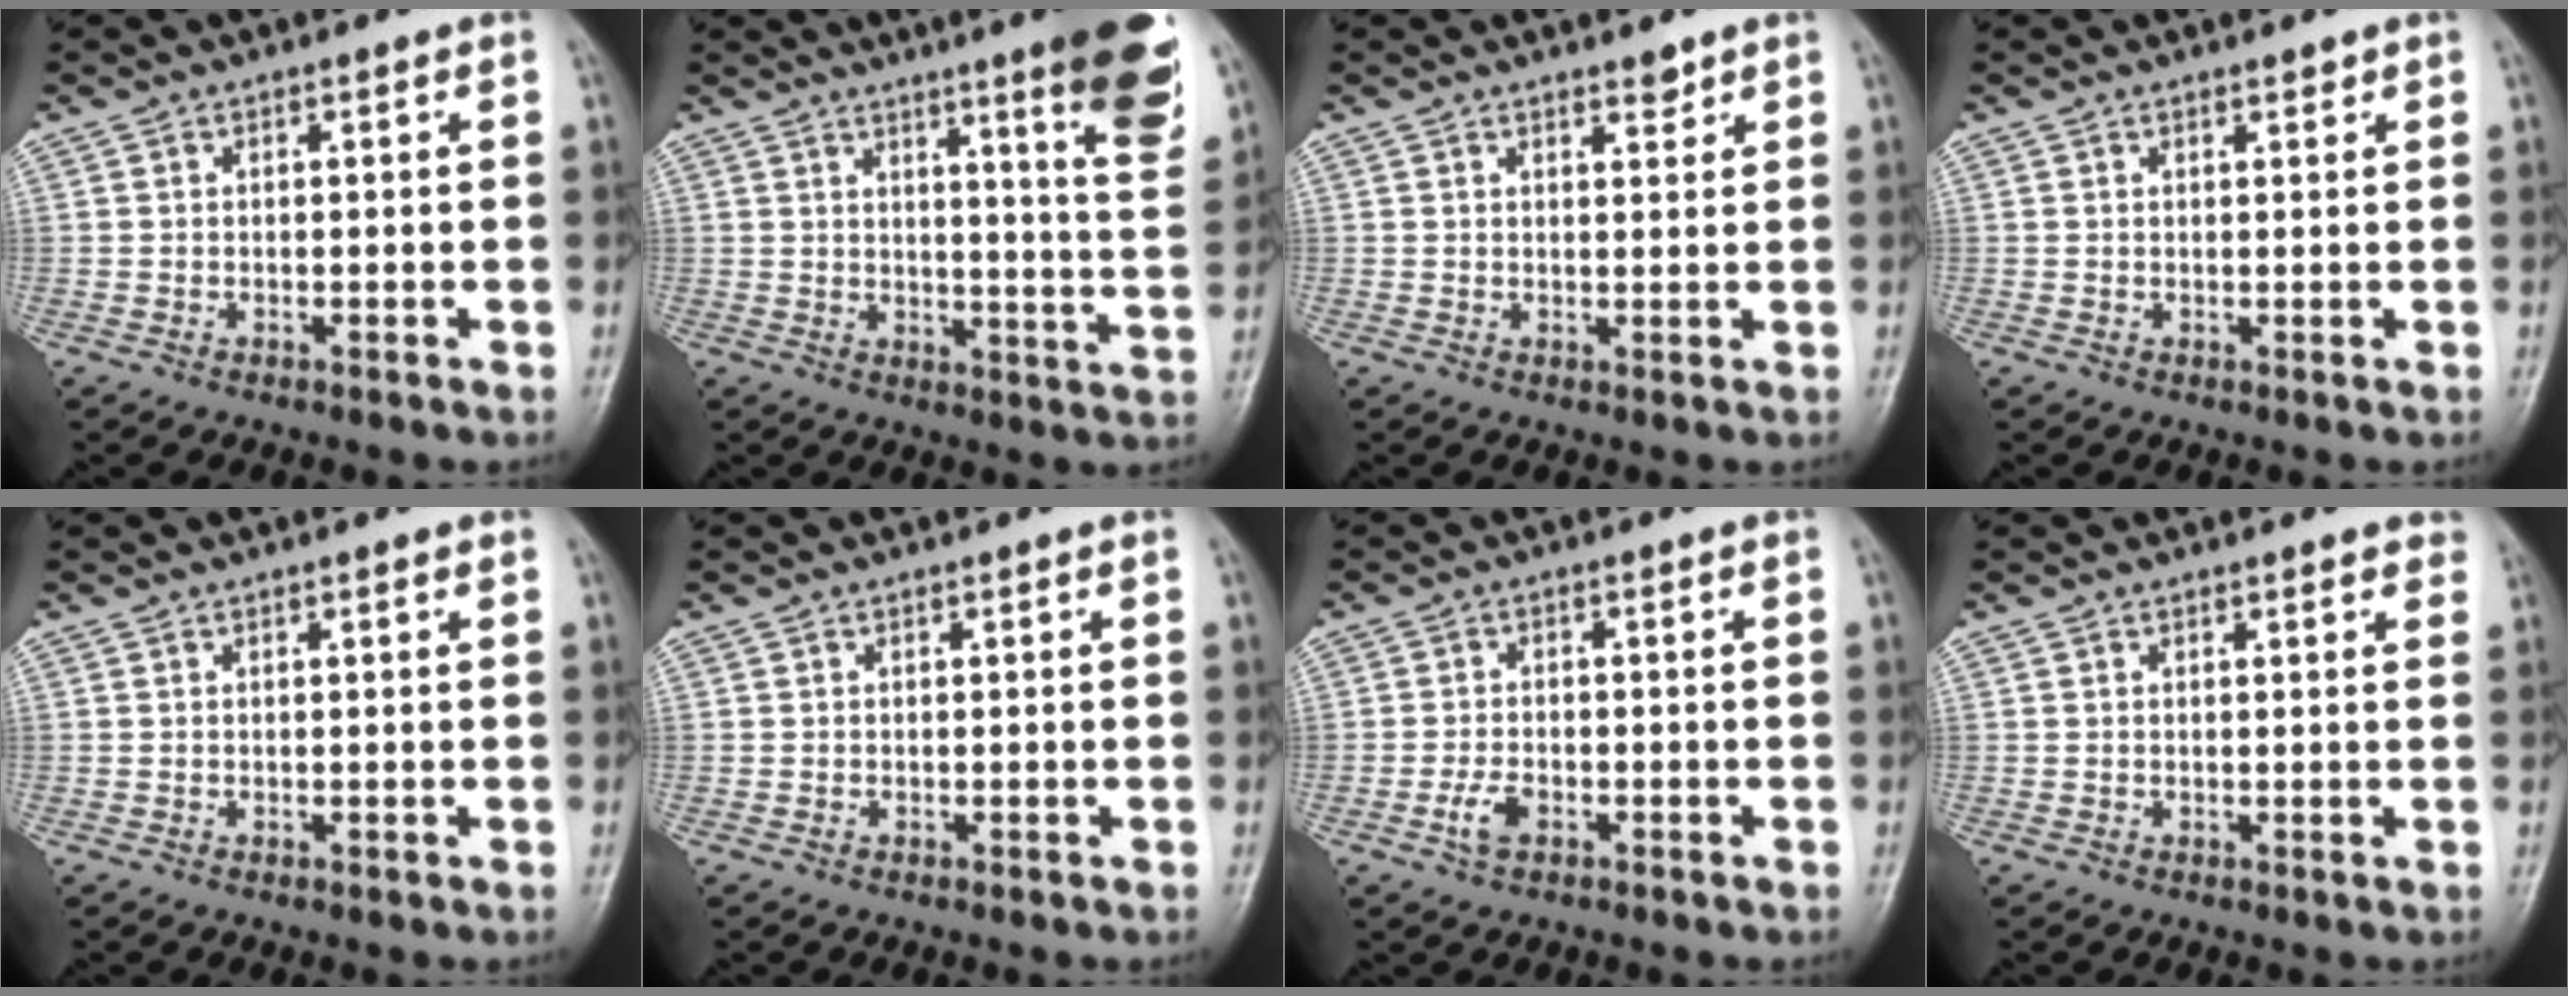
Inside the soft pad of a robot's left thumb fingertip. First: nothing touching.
{"total": 15.3, "force": [9.0, 1.7, 12.2], "torque": [-0.142, -0.054, 0.114]}
{"total": 1.9, "force": [1.6, 0.6, 0.8], "torque": [-0.005, -0.012, 0.024]}
{"total": 0.9, "force": [0.8, 0.2, 0.4], "torque": [-0.007, -0.006, 0.012]}
{"total": 0.6, "force": [0.4, 0.0, 0.4], "torque": [-0.009, -0.001, 0.006]}
{"total": 0.0}
{"total": 3.1, "force": [-1.4, 1.7, 2.2], "torque": [-0.047, 0.008, -0.027]}
{"total": 2.3, "force": [1.9, 0.7, 1.2], "torque": [-0.001, -0.001, 0.017]}